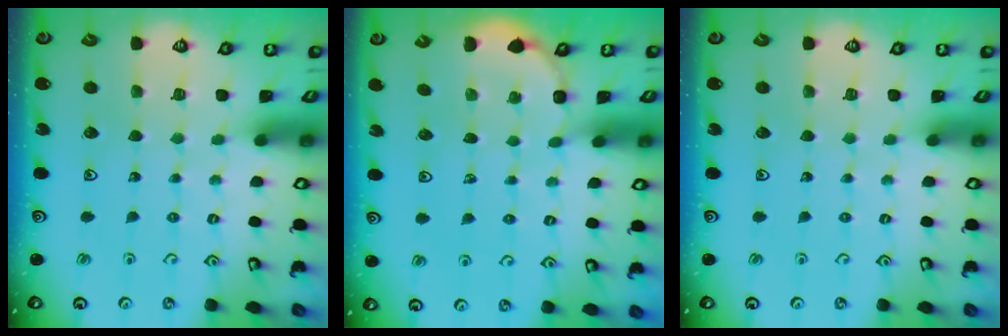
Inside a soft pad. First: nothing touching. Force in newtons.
{"total": 3.9, "press": 3.8, "slide": 0.9}
{"total": 0.0}